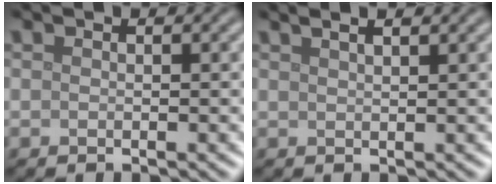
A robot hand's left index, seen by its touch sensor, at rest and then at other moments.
{"total": 3.7, "force": [2.3, 1.6, 2.3], "torque": [-0.010, 0.028, -0.001]}